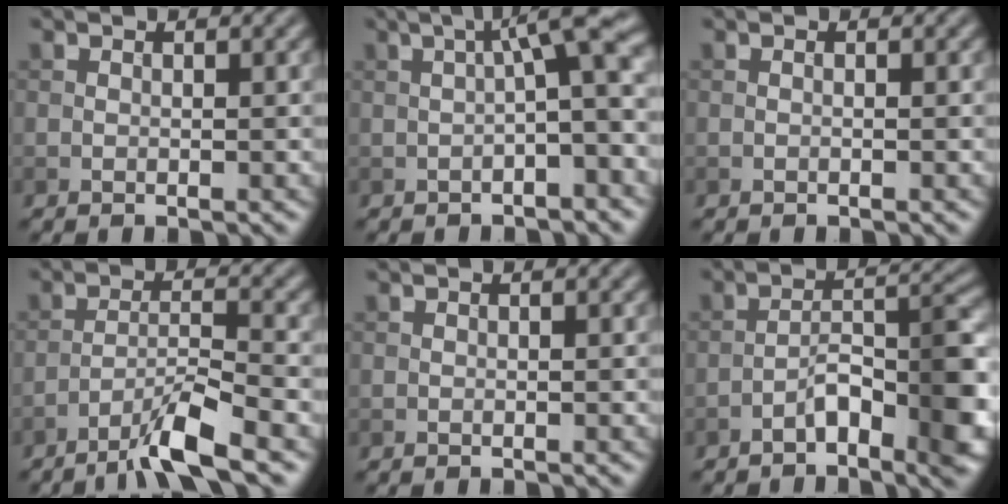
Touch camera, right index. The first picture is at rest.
{"total": 6.3, "force": [0.8, 1.2, 6.1], "torque": [-0.079, 0.022, 0.004]}
{"total": 0.0}
{"total": 4.8, "force": [-3.4, 0.3, 3.4], "torque": [-0.060, 0.009, -0.070]}
{"total": 0.0}
{"total": 6.0, "force": [-3.1, 1.8, 4.8], "torque": [-0.071, 0.016, -0.051]}